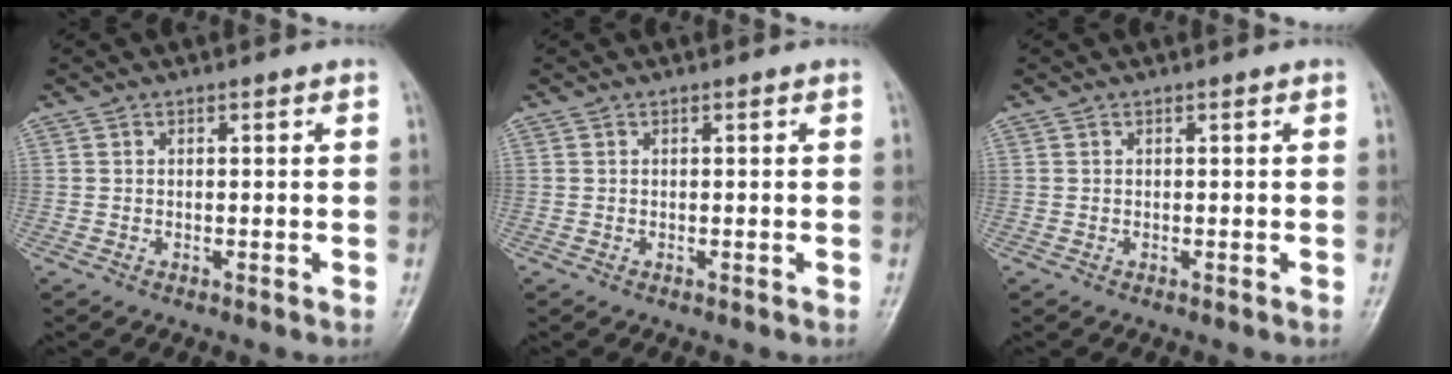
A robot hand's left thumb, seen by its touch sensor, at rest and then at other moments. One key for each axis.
{"total": 0.0}
{"total": 0.0}